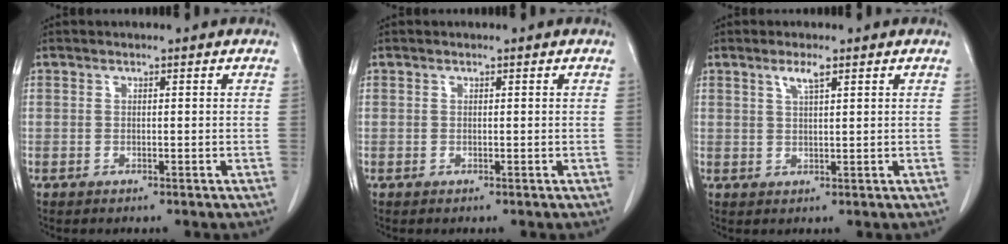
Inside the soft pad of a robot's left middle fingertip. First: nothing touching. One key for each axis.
{"total": 0.0}
{"total": 2.5, "fx": 1.5, "fy": 0.2, "fz": 2.0, "tx": -0.041, "ty": 0.002, "tz": 0.030}